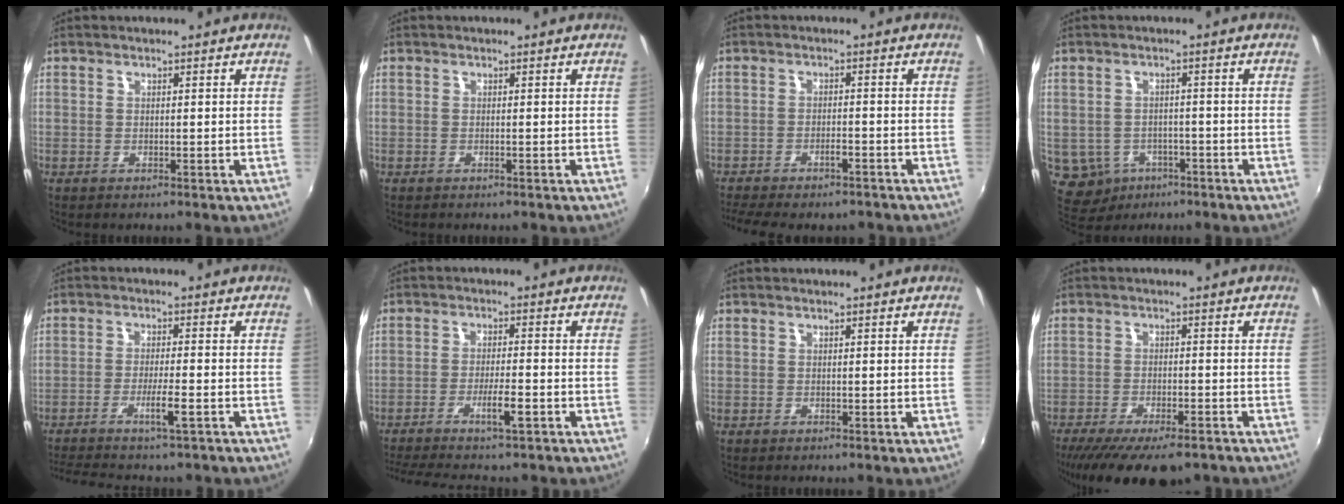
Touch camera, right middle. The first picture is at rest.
{"total": 0.8, "force": [0.5, -0.5, -0.2], "torque": [0.011, 0.002, 0.007]}
{"total": 6.9, "force": [-5.9, 1.4, 3.3], "torque": [-0.078, -0.013, -0.087]}
{"total": 6.9, "force": [-2.7, 5.9, 2.1], "torque": [-0.066, -0.004, -0.024]}
{"total": 6.3, "force": [-4.8, -0.4, 4.1], "torque": [-0.085, -0.008, -0.080]}
{"total": 7.5, "force": [-5.8, 0.0, 4.8], "torque": [-0.101, -0.011, -0.096]}
{"total": 0.0}
{"total": 13.4, "force": [-10.2, 3.9, 7.8], "torque": [-0.159, -0.045, -0.156]}